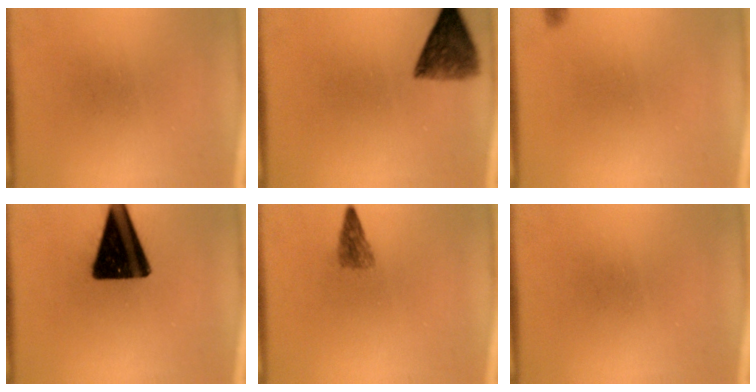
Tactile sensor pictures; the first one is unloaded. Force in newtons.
{"total": 6.9}
{"total": 0.7}
{"total": 18.6}
{"total": 2.2}
{"total": 0.0}